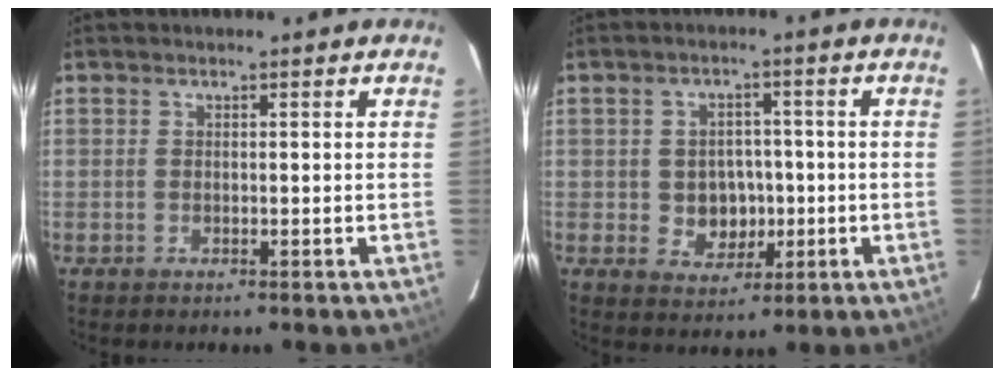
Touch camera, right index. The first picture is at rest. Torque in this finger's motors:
{"motor_torque": [-0.13, -0.04, 0.00, 0.00]}